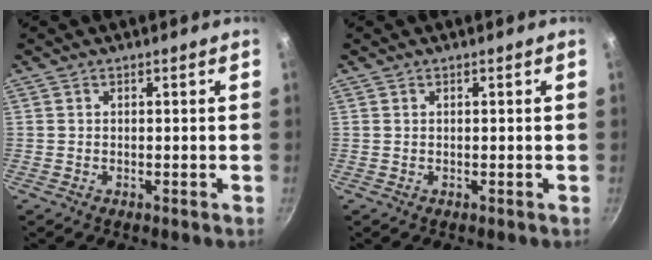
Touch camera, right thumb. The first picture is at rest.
{"total": 0.0}